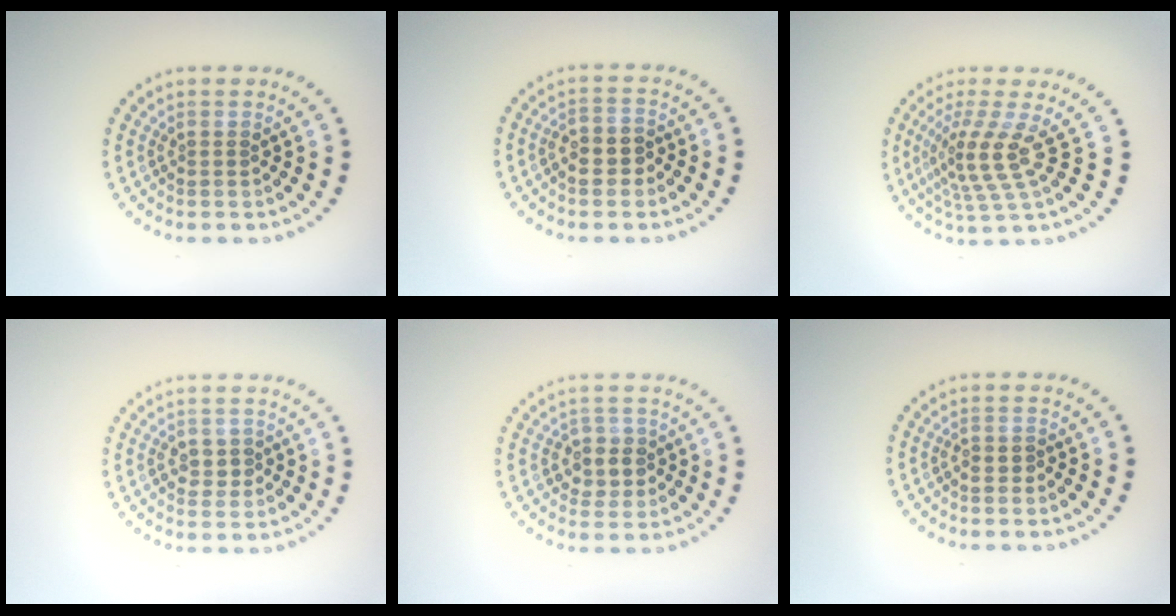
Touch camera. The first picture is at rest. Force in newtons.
{"total": 2.4, "press": 2.3, "slide": 0.7}
{"total": 3.7, "press": 2.7, "slide": 2.6}
{"total": 1.7, "press": 1.6, "slide": 0.2}
{"total": 2.6, "press": 2.4, "slide": 0.8}
{"total": 0.8, "press": 0.6, "slide": 0.5}